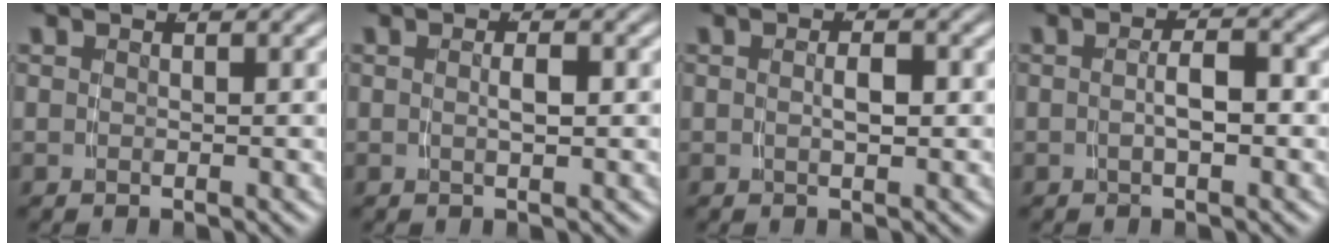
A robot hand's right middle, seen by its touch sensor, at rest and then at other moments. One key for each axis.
{"total": 1.2, "fx": -0.2, "fy": -0.3, "fz": 1.1, "tx": -0.017, "ty": -0.002, "tz": -0.001}
{"total": 1.4, "fx": -0.3, "fy": 0.0, "fz": 1.4, "tx": -0.018, "ty": -0.001, "tz": -0.001}
{"total": 2.3, "fx": -0.7, "fy": 0.2, "fz": 2.1, "tx": -0.030, "ty": 0.002, "tz": -0.009}